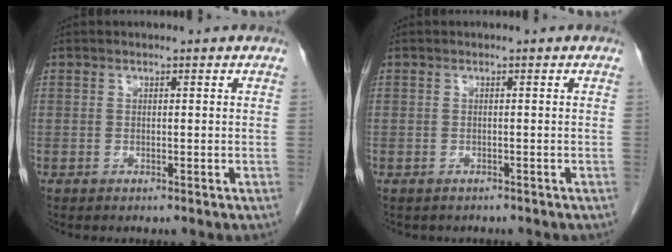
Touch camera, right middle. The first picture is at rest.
{"total": 1.7, "force": [-1.5, 0.8, 0.3], "torque": [-0.018, -0.004, -0.018]}